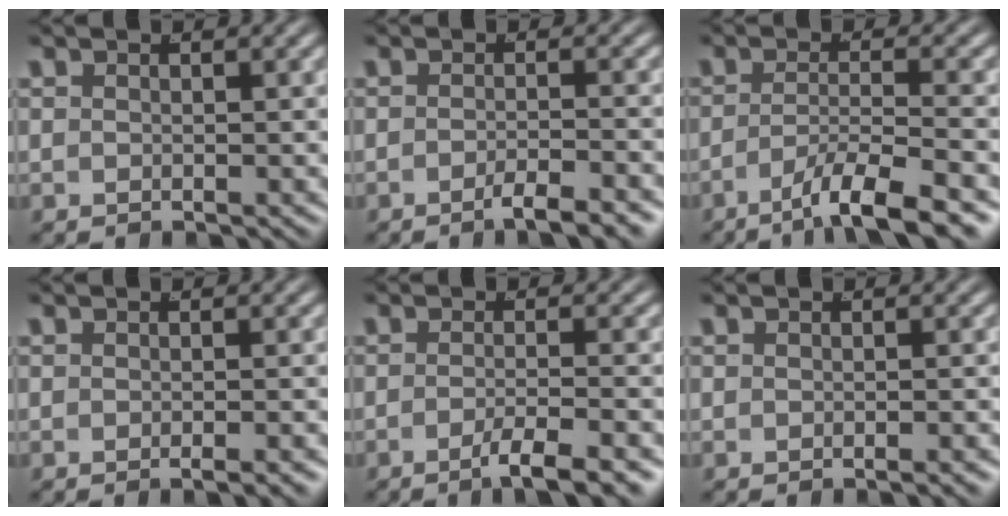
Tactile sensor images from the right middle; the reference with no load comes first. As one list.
[{"total": 2.9, "force": [-2.3, 0.0, 1.7], "torque": [-0.022, -0.001, -0.041]}, {"total": 6.2, "force": [-4.2, 0.9, 4.6], "torque": [-0.079, -0.022, -0.055]}, {"total": 1.2, "force": [-1.0, -0.2, 0.7], "torque": [-0.007, 0.005, -0.018]}, {"total": 4.1, "force": [-2.9, 0.2, 2.8], "torque": [-0.048, -0.011, -0.045]}, {"total": 0.7, "force": [-0.6, -0.3, 0.3], "torque": [-0.004, 0.004, -0.012]}]